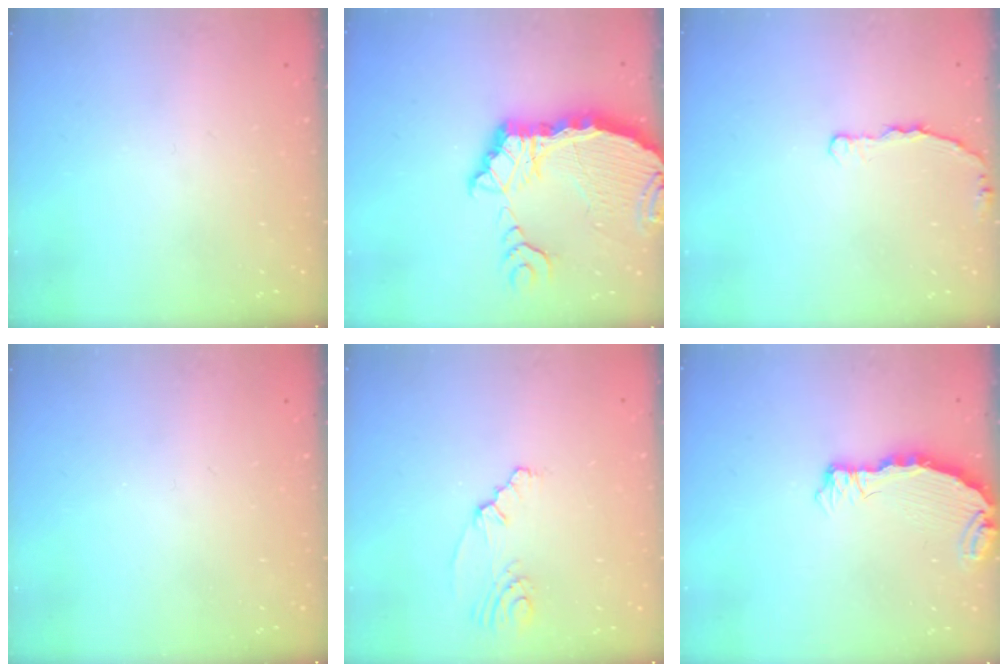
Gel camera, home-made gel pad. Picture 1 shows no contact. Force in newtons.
{"total": 9.8, "press": 9.7, "slide": 1.3}
{"total": 2.9, "press": 2.9, "slide": 0.4}
{"total": 0.0}
{"total": 2.4, "press": 2.1, "slide": 1.2}
{"total": 6.9, "press": 6.9, "slide": 0.6}